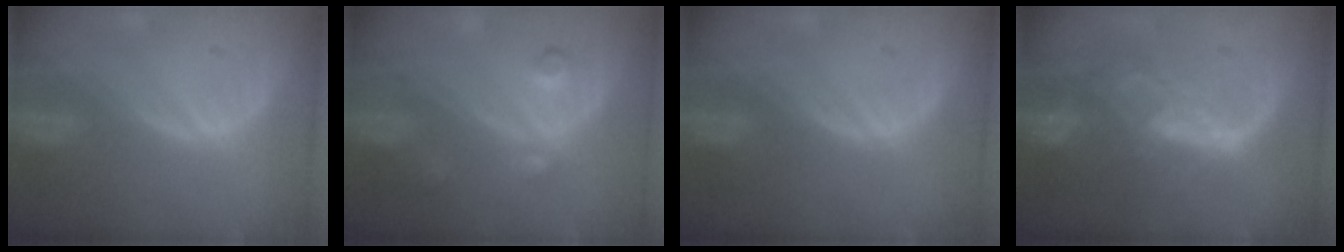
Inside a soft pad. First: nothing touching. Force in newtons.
{"total": 3.5, "press": 3.5, "slide": 0.2}
{"total": 0.0}
{"total": 8.9, "press": 7.5, "slide": 4.8}